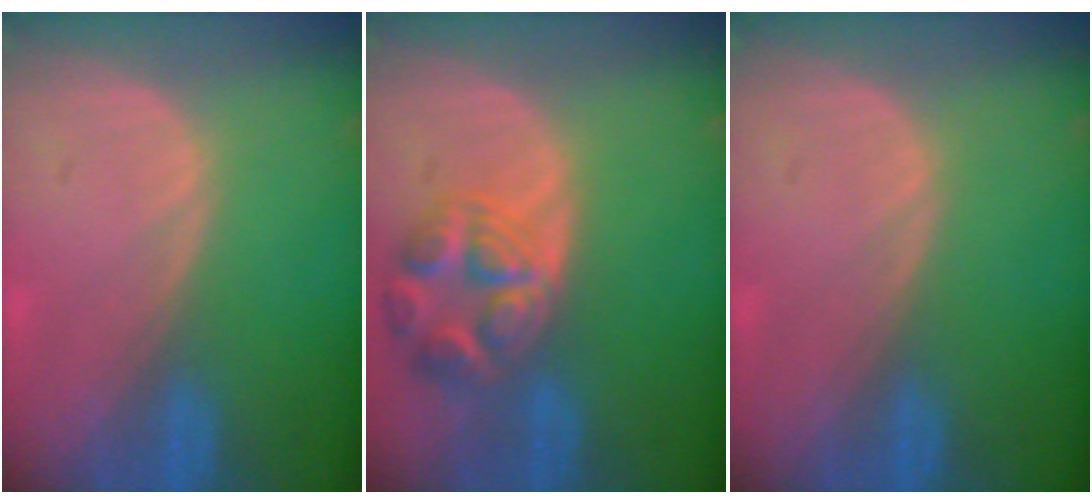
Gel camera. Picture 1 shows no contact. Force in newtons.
{"total": 7.8, "press": 7.0, "slide": 3.5}
{"total": 0.0}